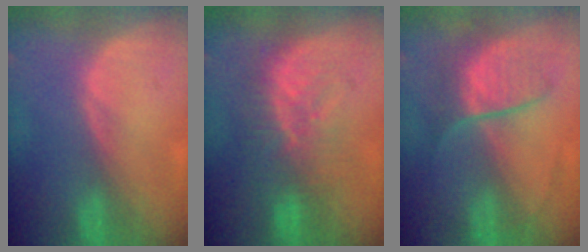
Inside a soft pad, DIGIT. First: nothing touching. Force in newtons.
{"total": 8.1, "press": 7.9, "slide": 1.6}
{"total": 6.5, "press": 6.5, "slide": 0.9}